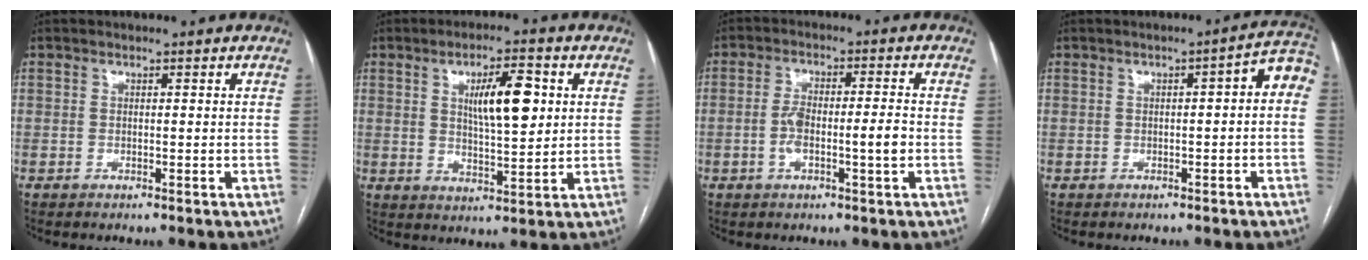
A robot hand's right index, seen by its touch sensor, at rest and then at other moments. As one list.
[{"total": 9.0, "force": [2.4, 2.3, 8.4], "torque": [-0.138, 0.004, 0.046]}, {"total": 6.3, "force": [-1.3, 1.0, 6.1], "torque": [-0.117, 0.012, -0.021]}, {"total": 4.8, "force": [0.2, 1.3, 4.6], "torque": [-0.050, 0.024, -0.001]}]